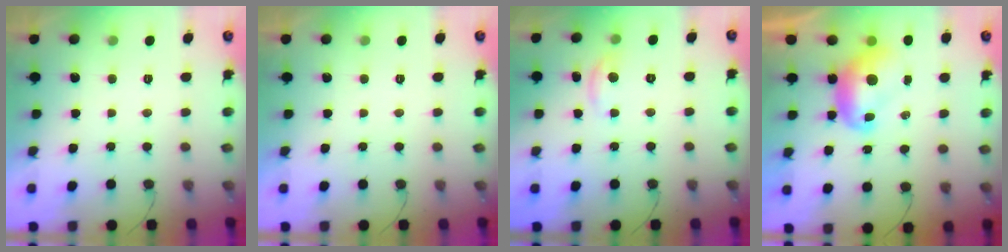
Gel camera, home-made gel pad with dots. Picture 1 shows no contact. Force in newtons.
{"total": 0.0}
{"total": 4.4, "press": 4.4, "slide": 0.3}
{"total": 9.1, "press": 9.1, "slide": 0.6}